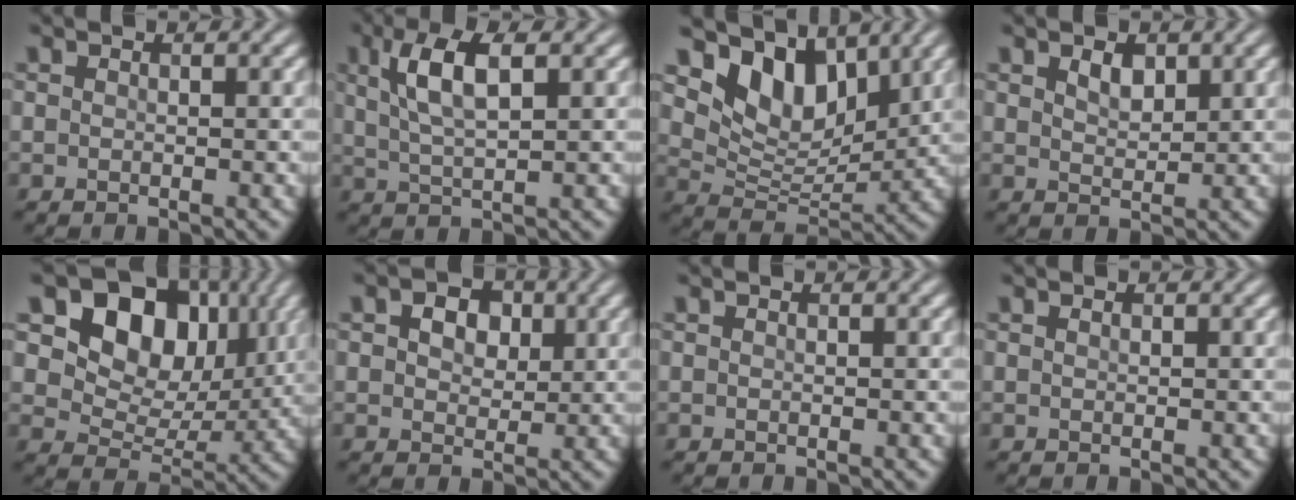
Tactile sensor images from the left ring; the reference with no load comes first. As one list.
[{"total": 5.2, "force": [1.9, 1.7, 4.6], "torque": [-0.094, 0.004, 0.035]}, {"total": 7.4, "force": [4.7, 4.0, 4.0], "torque": [-0.073, -0.010, 0.079]}, {"total": 1.8, "force": [1.0, 0.9, 1.1], "torque": [-0.020, 0.000, 0.021]}, {"total": 11.4, "force": [4.6, 8.0, 6.7], "torque": [-0.113, 0.014, 0.069]}, {"total": 3.8, "force": [1.5, 2.7, 2.3], "torque": [-0.038, 0.003, 0.011]}, {"total": 0.0}, {"total": 0.0}]